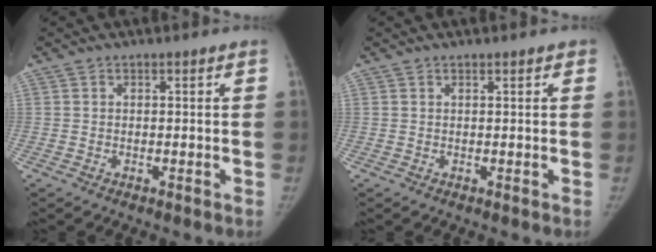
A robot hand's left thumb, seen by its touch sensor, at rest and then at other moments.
{"total": 0.8, "force": [0.6, 0.3, 0.5], "torque": [-0.006, 0.000, 0.005]}